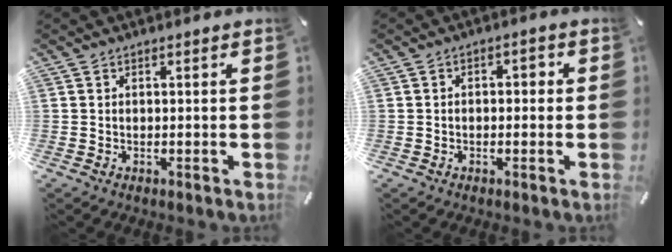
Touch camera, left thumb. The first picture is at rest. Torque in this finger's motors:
{"motor_torque": [-0.01, -0.13, -0.21, 0.15, 0.01]}